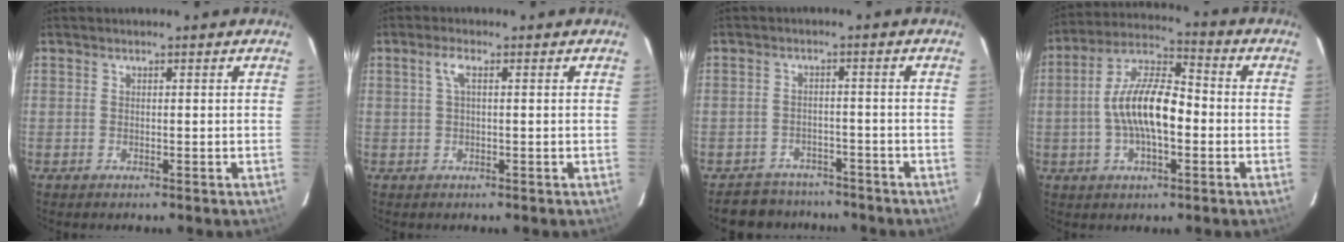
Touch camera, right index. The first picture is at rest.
{"total": 2.2, "force": [0.5, 0.3, 2.2], "torque": [-0.045, 0.007, 0.009]}
{"total": 8.8, "force": [-7.6, 4.2, 1.3], "torque": [-0.041, 0.012, -0.104]}
{"total": 13.1, "force": [-1.8, 5.1, 11.9], "torque": [-0.233, 0.013, -0.037]}